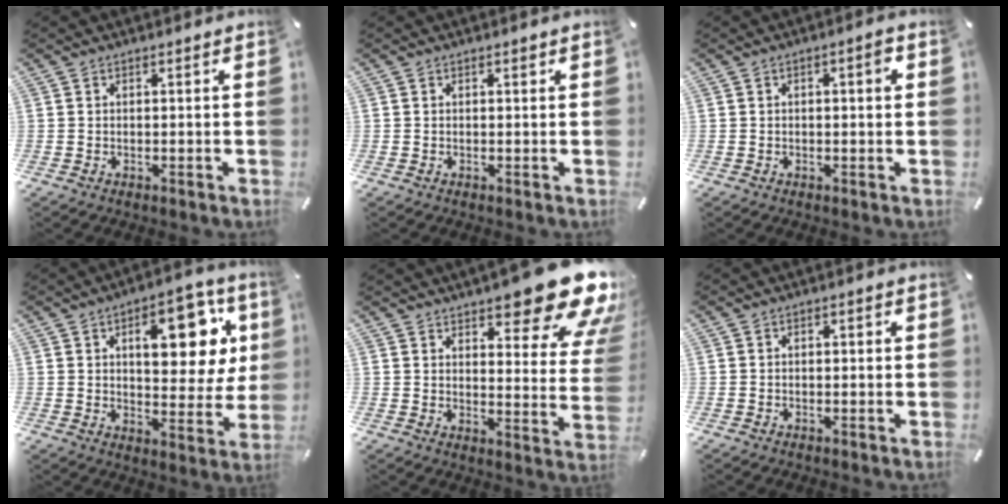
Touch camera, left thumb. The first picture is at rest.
{"total": 0.6, "force": [0.3, 0.3, 0.4], "torque": [-0.007, 0.002, 0.004]}
{"total": 2.9, "force": [0.4, 1.0, 2.7], "torque": [-0.036, 0.004, 0.000]}
{"total": 17.6, "force": [6.3, 8.9, 13.8], "torque": [-0.176, -0.019, 0.097]}
{"total": 17.4, "force": [12.4, 5.9, 10.7], "torque": [-0.135, -0.096, 0.205]}
{"total": 0.7, "force": [-0.2, 0.3, 0.6], "torque": [-0.010, 0.001, -0.005]}